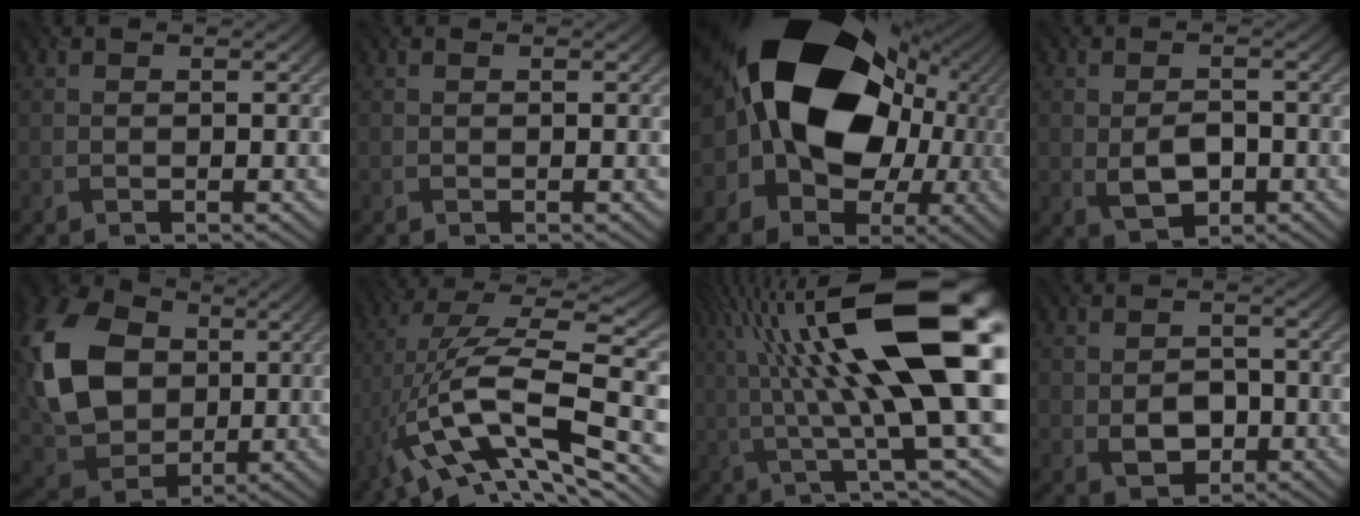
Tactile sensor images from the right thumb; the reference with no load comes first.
{"total": 0.0}
{"total": 20.5, "force": [2.5, 15.4, 13.3], "torque": [-0.235, -0.008, 0.047]}
{"total": 4.2, "force": [-1.0, 2.6, 3.2], "torque": [-0.061, -0.005, -0.017]}
{"total": 15.3, "force": [2.3, 11.5, 9.8], "torque": [-0.247, 0.019, 0.037]}
{"total": 15.0, "force": [-4.9, 4.2, 13.6], "torque": [-0.262, 0.024, -0.091]}
{"total": 20.8, "force": [5.1, 5.1, 19.5], "torque": [-0.341, 0.038, 0.098]}
{"total": 4.3, "force": [-1.1, 3.1, 2.7], "torque": [-0.049, -0.005, -0.021]}